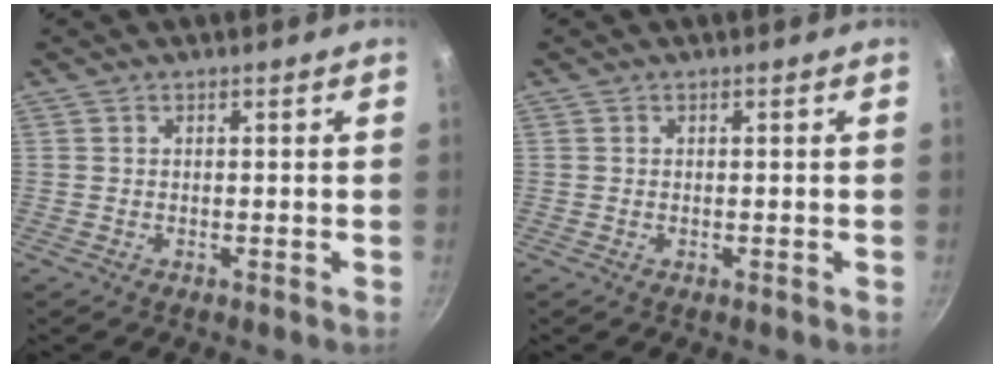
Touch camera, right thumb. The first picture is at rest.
{"total": 0.0}